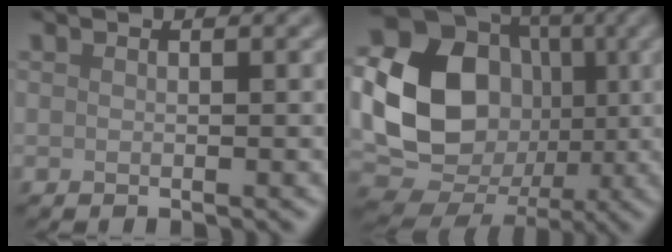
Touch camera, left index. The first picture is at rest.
{"total": 14.4, "force": [0.0, 11.9, 8.2], "torque": [-0.156, -0.016, -0.003]}